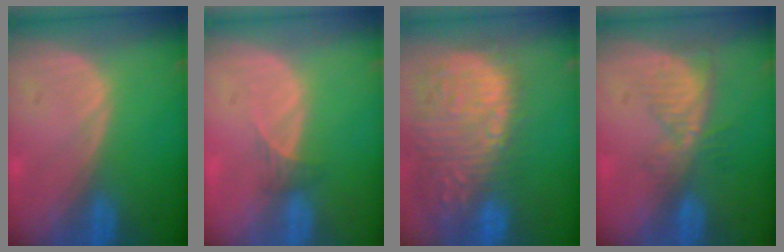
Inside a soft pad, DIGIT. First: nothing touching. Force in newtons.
{"total": 1.6, "press": 1.3, "slide": 0.9}
{"total": 15.5, "press": 12.6, "slide": 9.0}
{"total": 5.3, "press": 4.7, "slide": 2.5}